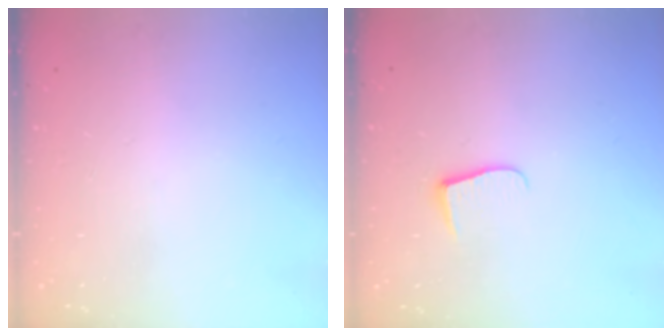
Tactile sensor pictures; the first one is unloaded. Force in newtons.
{"total": 5.5, "press": 5.5, "slide": 0.5}